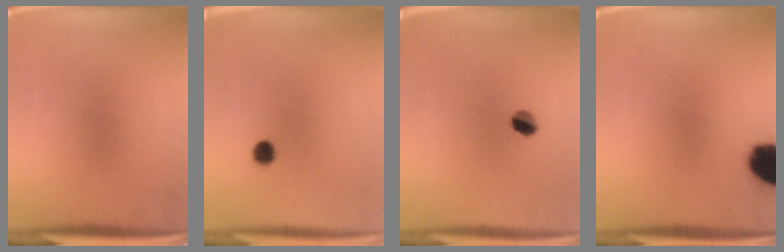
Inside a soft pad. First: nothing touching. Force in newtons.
{"total": 2.6}
{"total": 3.5}
{"total": 10.6}